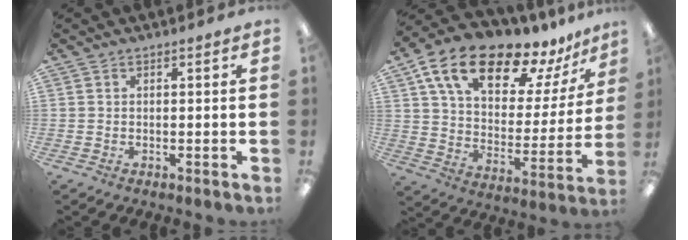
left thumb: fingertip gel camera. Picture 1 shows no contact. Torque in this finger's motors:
{"motor_torque": [0.47, 0.56, 1.66, -1.11, 0.24]}